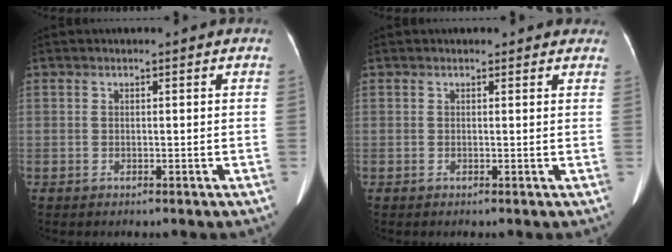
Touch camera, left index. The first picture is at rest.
{"total": 2.8, "force": [2.4, 1.3, 0.7], "torque": [0.001, 0.006, 0.013]}